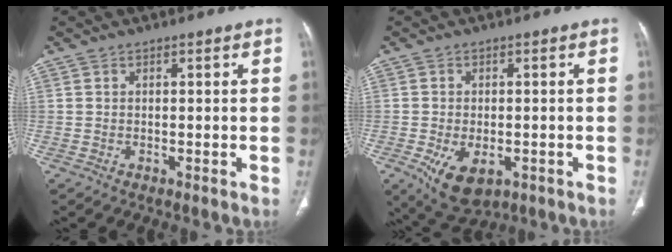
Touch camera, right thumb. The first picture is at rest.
{"total": 8.7, "force": [-3.4, 5.0, 6.3], "torque": [-0.101, -0.002, -0.042]}